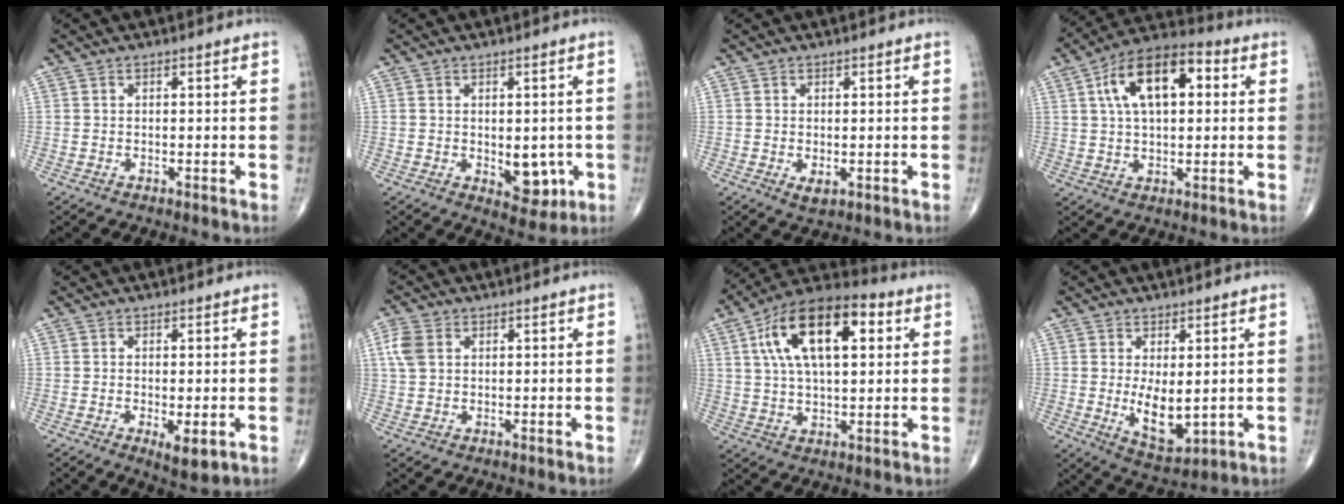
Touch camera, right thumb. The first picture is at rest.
{"total": 6.4, "force": [-1.0, 3.8, 5.0], "torque": [-0.031, -0.007, -0.003]}
{"total": 2.1, "force": [-0.4, 1.2, 1.7], "torque": [-0.023, -0.003, -0.001]}
{"total": 15.4, "force": [4.1, 7.9, 12.5], "torque": [-0.200, 0.021, 0.060]}
{"total": 4.3, "force": [-1.3, 1.4, 3.9], "torque": [-0.062, -0.014, -0.016]}
{"total": 4.8, "force": [1.4, 3.4, 3.0], "torque": [-0.068, 0.006, 0.026]}
{"total": 19.0, "force": [5.7, 9.1, 15.7], "torque": [-0.255, 0.015, 0.087]}
{"total": 7.6, "force": [0.1, 3.7, 6.7], "torque": [-0.090, -0.021, 0.019]}